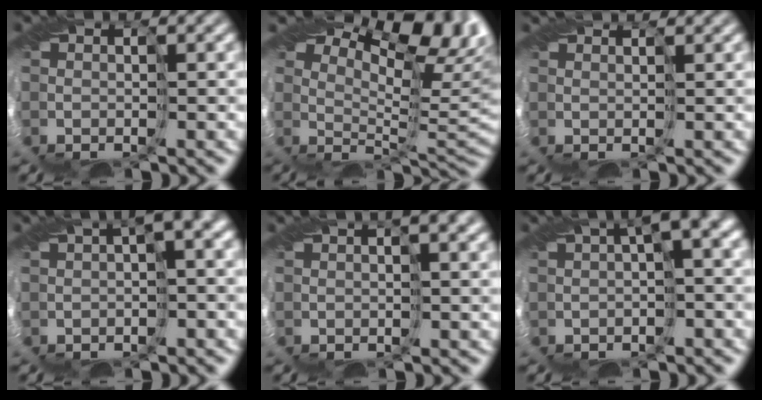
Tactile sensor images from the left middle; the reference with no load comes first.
{"total": 12.6, "force": [6.8, 5.4, 9.1], "torque": [-0.130, 0.025, 0.096]}
{"total": 2.7, "force": [2.5, 0.4, 1.0], "torque": [-0.013, 0.009, 0.022]}
{"total": 5.0, "force": [1.3, 1.4, 4.6], "torque": [-0.067, 0.017, 0.017]}
{"total": 3.3, "force": [1.8, 0.6, 2.7], "torque": [-0.041, 0.012, 0.019]}
{"total": 5.8, "force": [1.4, 1.7, 5.3], "torque": [-0.075, 0.019, 0.017]}